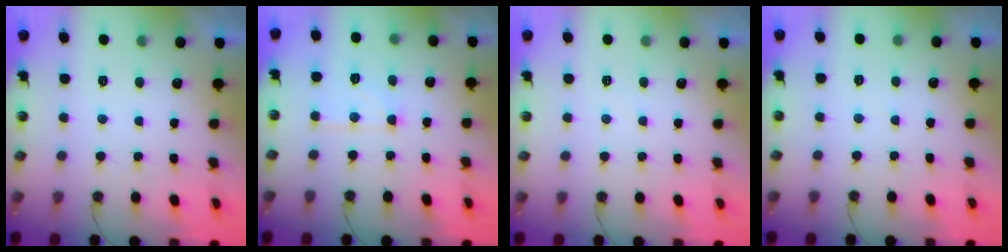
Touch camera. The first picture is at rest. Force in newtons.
{"total": 8.2, "press": 8.1, "slide": 0.7}
{"total": 3.6, "press": 3.6, "slide": 0.6}
{"total": 2.4, "press": 2.3, "slide": 0.4}